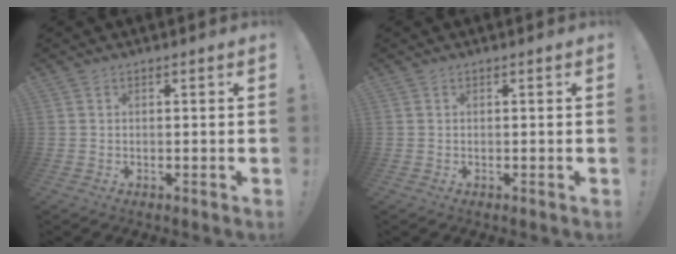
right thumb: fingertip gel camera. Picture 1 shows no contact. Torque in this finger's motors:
{"motor_torque": [0.00, 0.00, -0.01, 0.01, 0.00]}